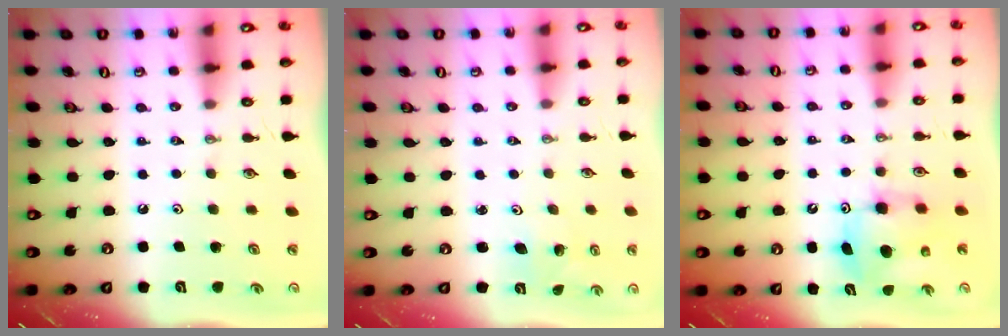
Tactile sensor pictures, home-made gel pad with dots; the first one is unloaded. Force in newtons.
{"total": 1.3, "press": 1.3, "slide": 0.1}
{"total": 8.0, "press": 8.0, "slide": 0.4}